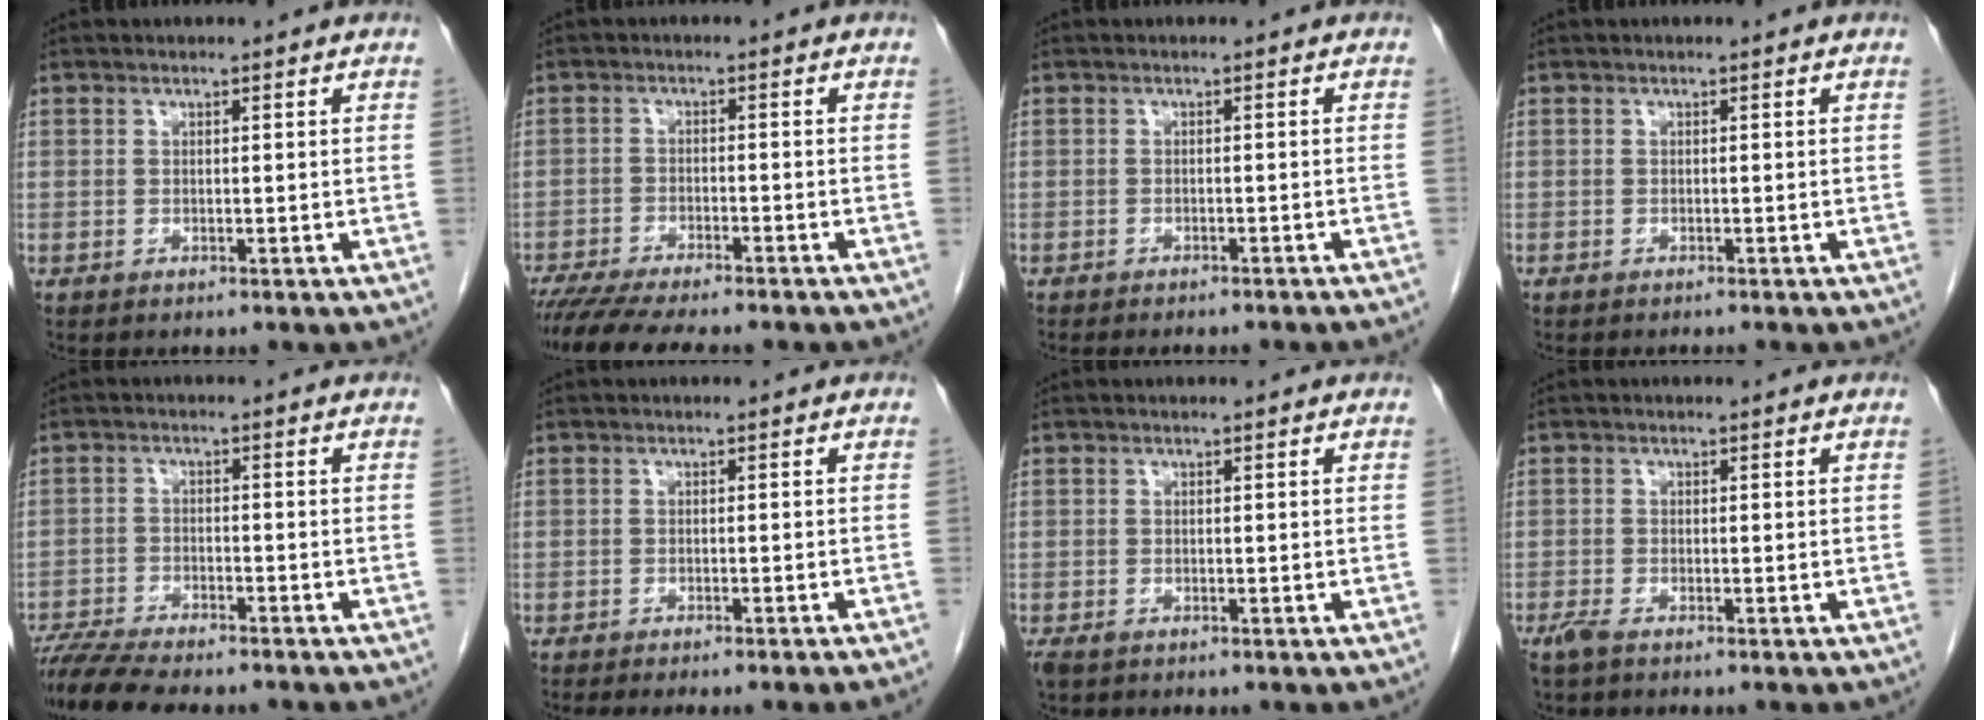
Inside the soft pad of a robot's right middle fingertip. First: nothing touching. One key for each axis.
{"total": 11.6, "fx": -9.9, "fy": 1.6, "fz": 5.9, "tx": -0.084, "ty": -0.015, "tz": -0.146}
{"total": 8.3, "fx": -7.3, "fy": 0.9, "fz": 3.7, "tx": -0.033, "ty": -0.009, "tz": -0.088}
{"total": 0.7, "fx": -0.7, "fy": 0.0, "fz": 0.2, "tx": -0.006, "ty": -0.001, "tz": -0.010}
{"total": 10.2, "fx": -9.0, "fy": 1.4, "fz": 4.6, "tx": -0.073, "ty": -0.012, "tz": -0.144}
{"total": 6.4, "fx": -5.5, "fy": -0.8, "fz": 3.2, "tx": -0.019, "ty": -0.005, "tz": -0.074}
{"total": 1.6, "fx": -1.1, "fy": 0.7, "fz": 1.0, "tx": -0.023, "ty": -0.005, "tz": -0.015}
{"total": 1.6, "fx": -1.2, "fy": 0.3, "fz": 1.0, "tx": -0.028, "ty": -0.005, "tz": -0.024}